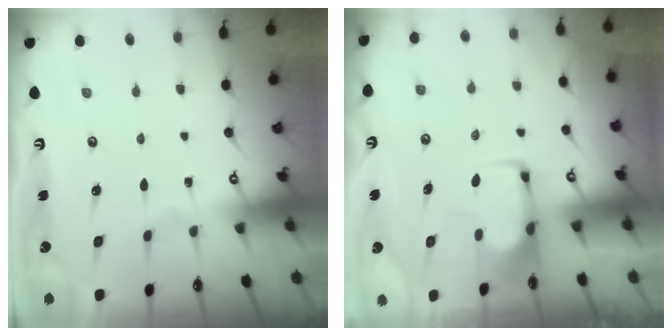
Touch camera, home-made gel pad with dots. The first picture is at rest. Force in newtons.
{"total": 1.8, "press": 1.8, "slide": 0.5}